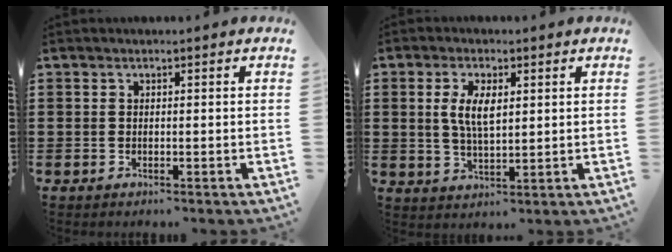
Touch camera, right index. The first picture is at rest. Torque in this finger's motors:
{"motor_torque": [0.54, 0.43, 0.50, 0.11]}